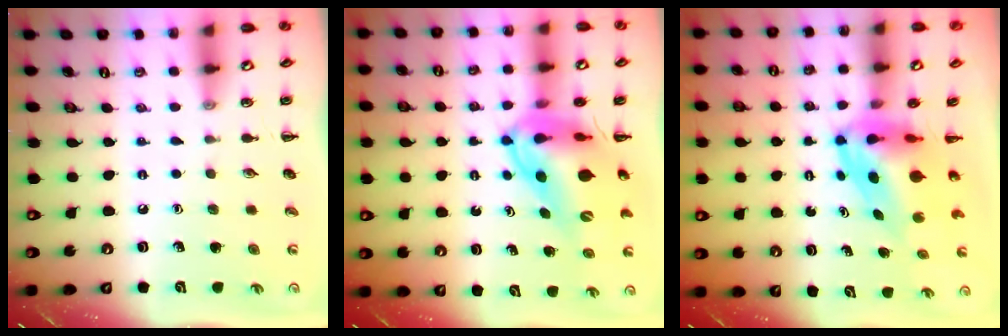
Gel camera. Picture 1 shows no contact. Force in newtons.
{"total": 14.0, "press": 13.4, "slide": 4.0}
{"total": 7.3, "press": 7.1, "slide": 1.9}